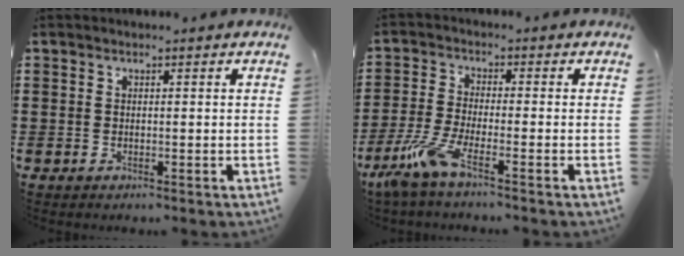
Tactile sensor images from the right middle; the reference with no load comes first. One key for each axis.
{"total": 5.8, "fx": -3.7, "fy": 0.9, "fz": 4.3, "tx": -0.120, "ty": -0.021, "tz": -0.077}